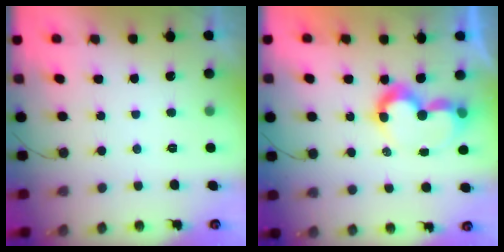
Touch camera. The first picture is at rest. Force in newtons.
{"total": 10.0, "press": 9.9, "slide": 1.0}